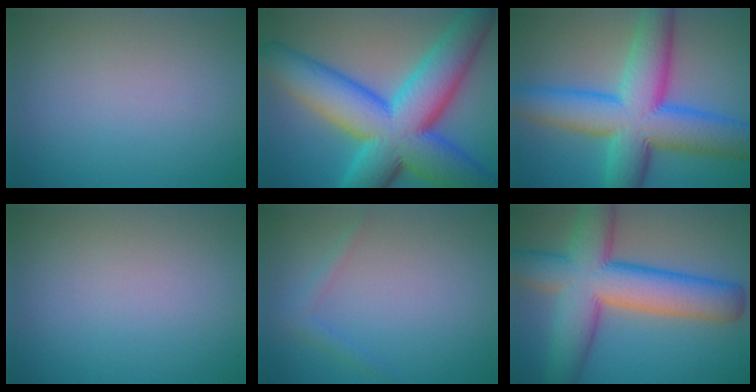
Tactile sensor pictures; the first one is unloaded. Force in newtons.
{"total": 15.8, "press": 15.8, "slide": 0.1}
{"total": 12.1, "press": 12.1, "slide": 0.3}
{"total": 0.0}
{"total": 1.2, "press": 1.2, "slide": 0.1}
{"total": 11.8, "press": 11.8, "slide": 0.4}